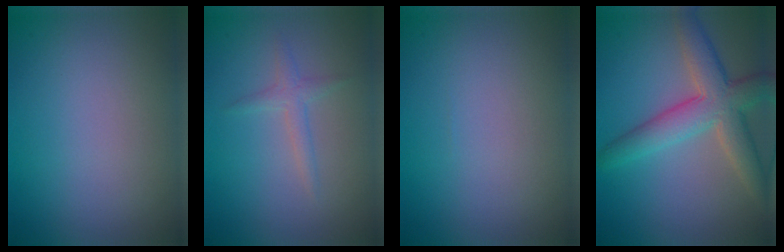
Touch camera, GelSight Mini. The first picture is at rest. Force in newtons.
{"total": 1.5, "press": 1.5, "slide": 0.0}
{"total": 0.0}
{"total": 5.8, "press": 5.8, "slide": 0.4}